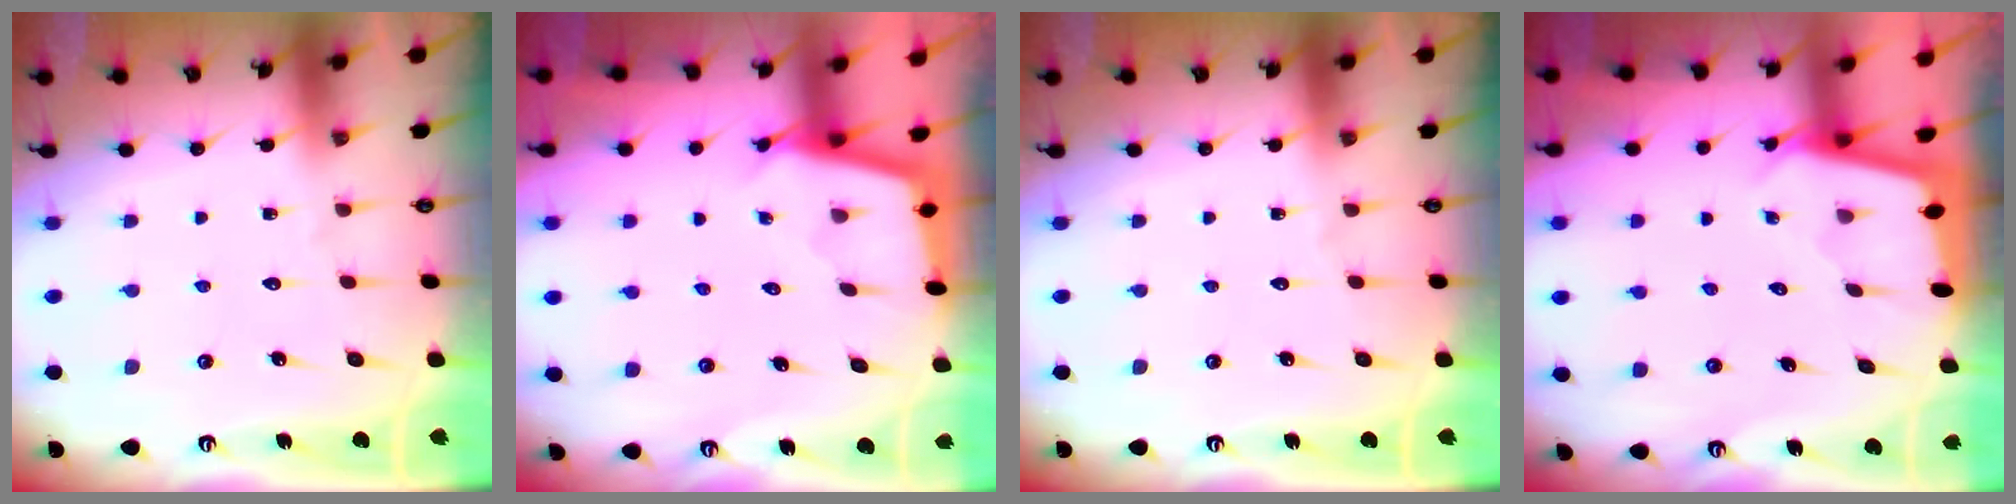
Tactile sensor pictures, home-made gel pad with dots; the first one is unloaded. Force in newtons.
{"total": 2.3, "press": 2.3, "slide": 0.2}
{"total": 0.0}
{"total": 1.8, "press": 1.8, "slide": 0.2}